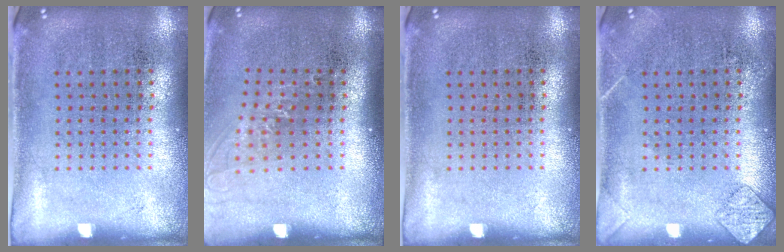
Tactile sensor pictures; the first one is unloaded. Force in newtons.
{"total": 1.3, "press": 1.0, "slide": 0.8}
{"total": 0.0}
{"total": 1.4, "press": 1.4, "slide": 0.1}